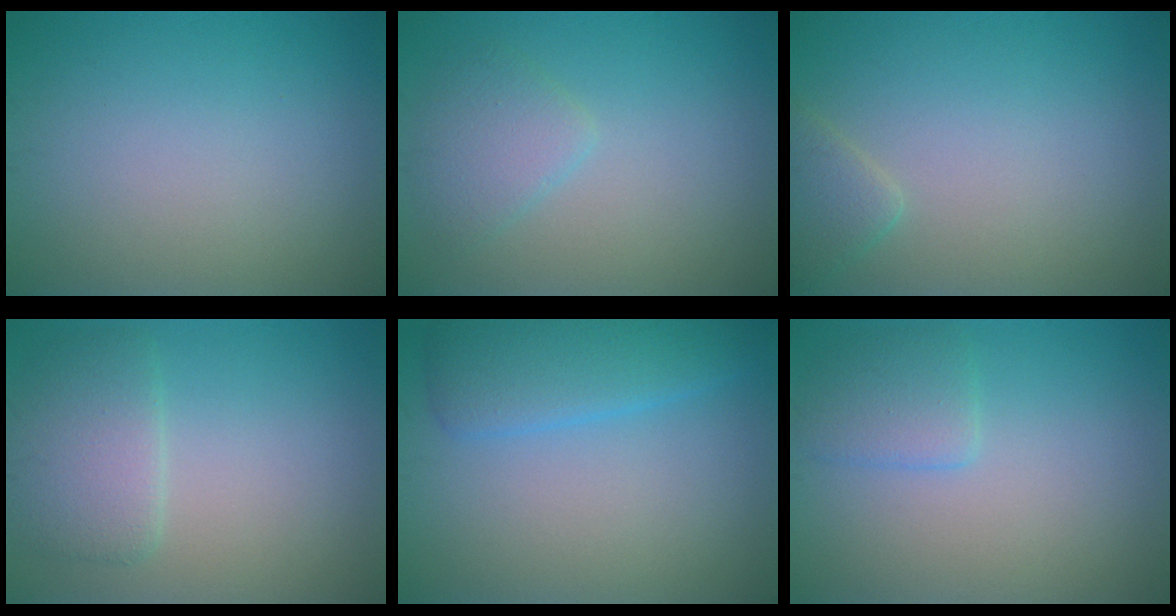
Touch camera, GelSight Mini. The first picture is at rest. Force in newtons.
{"total": 2.5, "press": 2.5, "slide": 0.2}
{"total": 1.9, "press": 1.9, "slide": 0.1}
{"total": 3.7, "press": 3.7, "slide": 0.1}
{"total": 4.2, "press": 4.2, "slide": 0.1}
{"total": 2.3, "press": 2.3, "slide": 0.1}